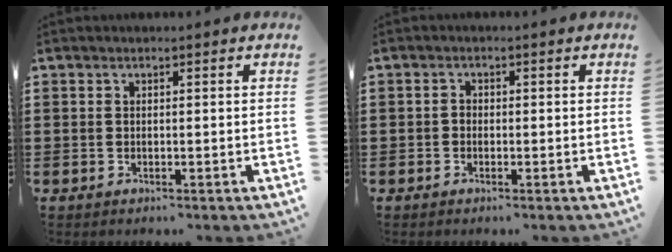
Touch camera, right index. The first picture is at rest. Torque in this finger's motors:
{"motor_torque": [0.09, 0.01, 0.10, 0.03]}